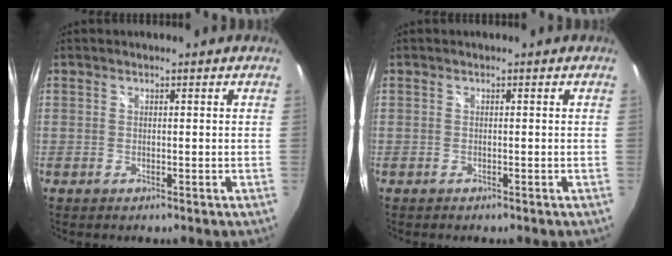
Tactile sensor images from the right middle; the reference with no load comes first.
{"total": 0.0}